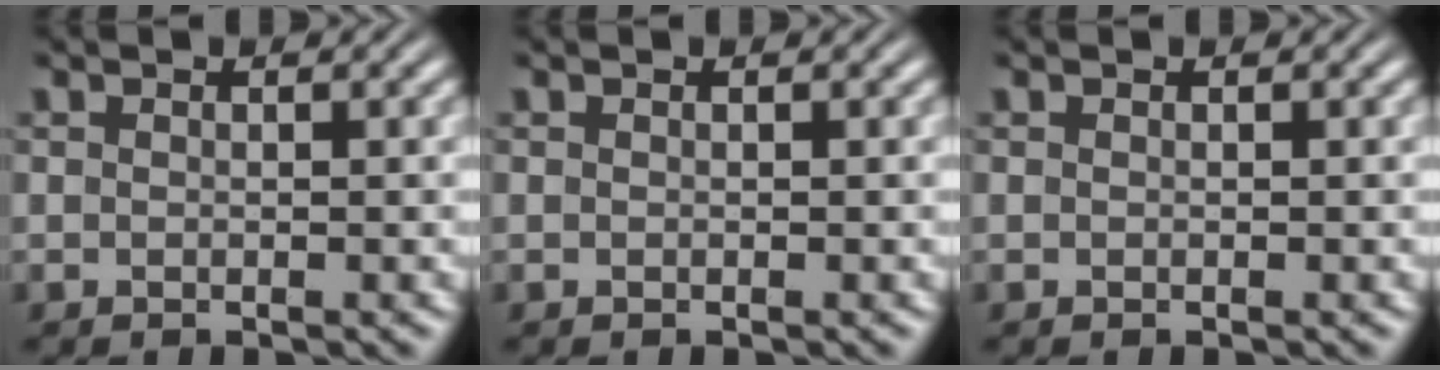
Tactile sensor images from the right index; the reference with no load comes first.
{"total": 0.0}
{"total": 0.0}